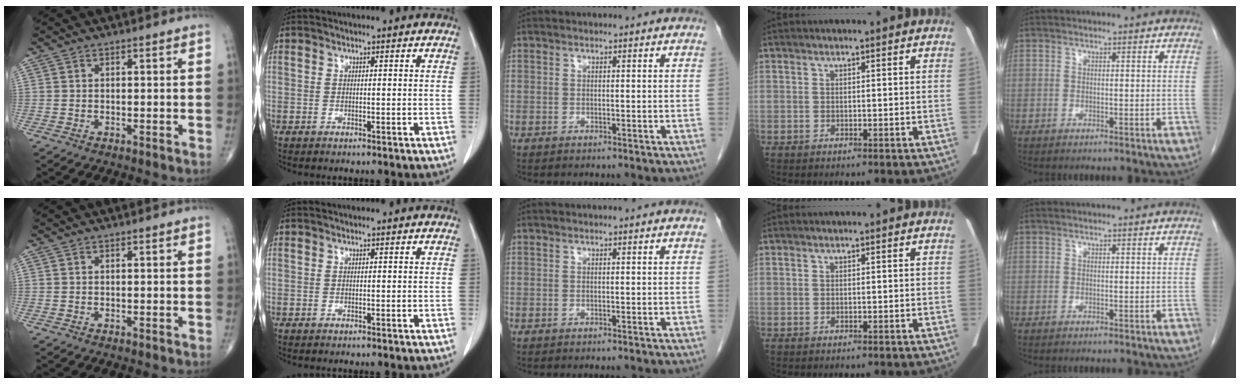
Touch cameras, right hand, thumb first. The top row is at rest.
{}